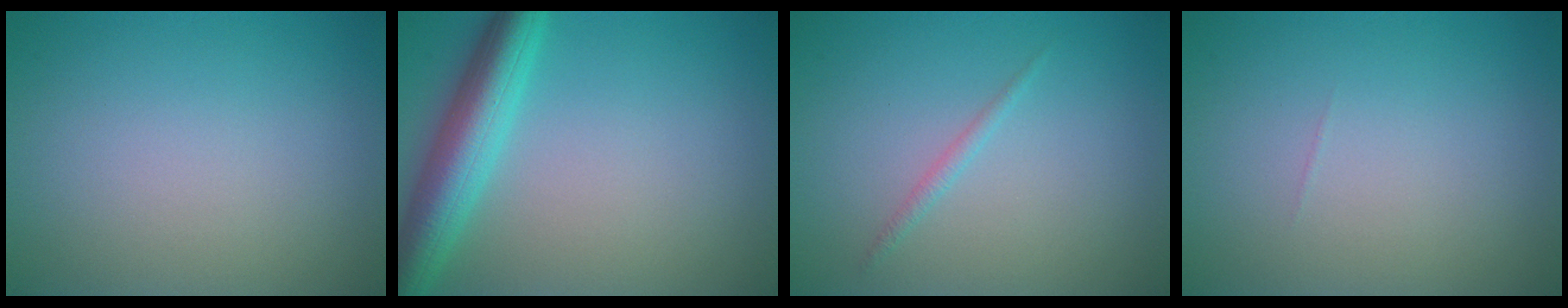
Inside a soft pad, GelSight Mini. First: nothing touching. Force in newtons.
{"total": 6.0, "press": 6.0, "slide": 0.2}
{"total": 0.8, "press": 0.8, "slide": 0.1}
{"total": 0.0}